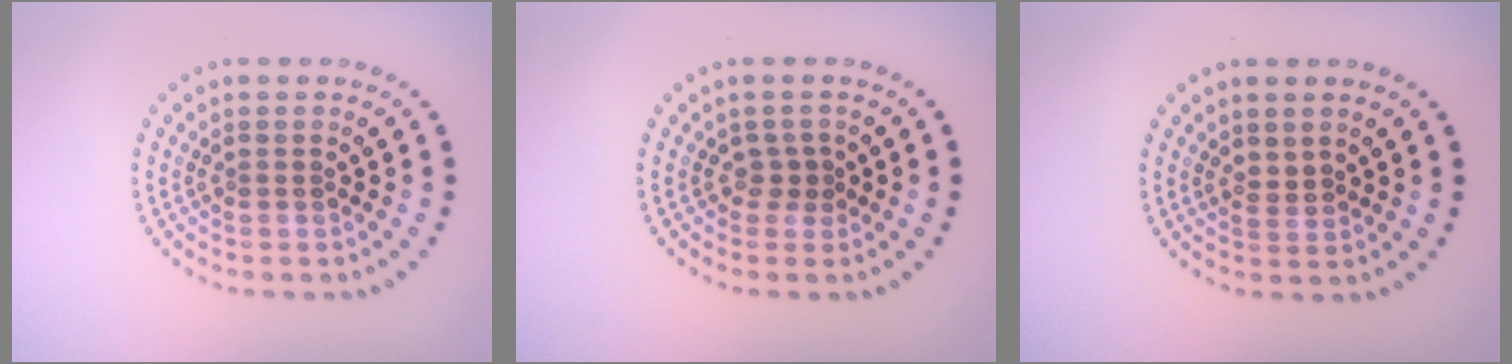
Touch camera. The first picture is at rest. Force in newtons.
{"total": 1.3, "press": 0.9, "slide": 0.9}
{"total": 1.0, "press": 0.8, "slide": 0.6}